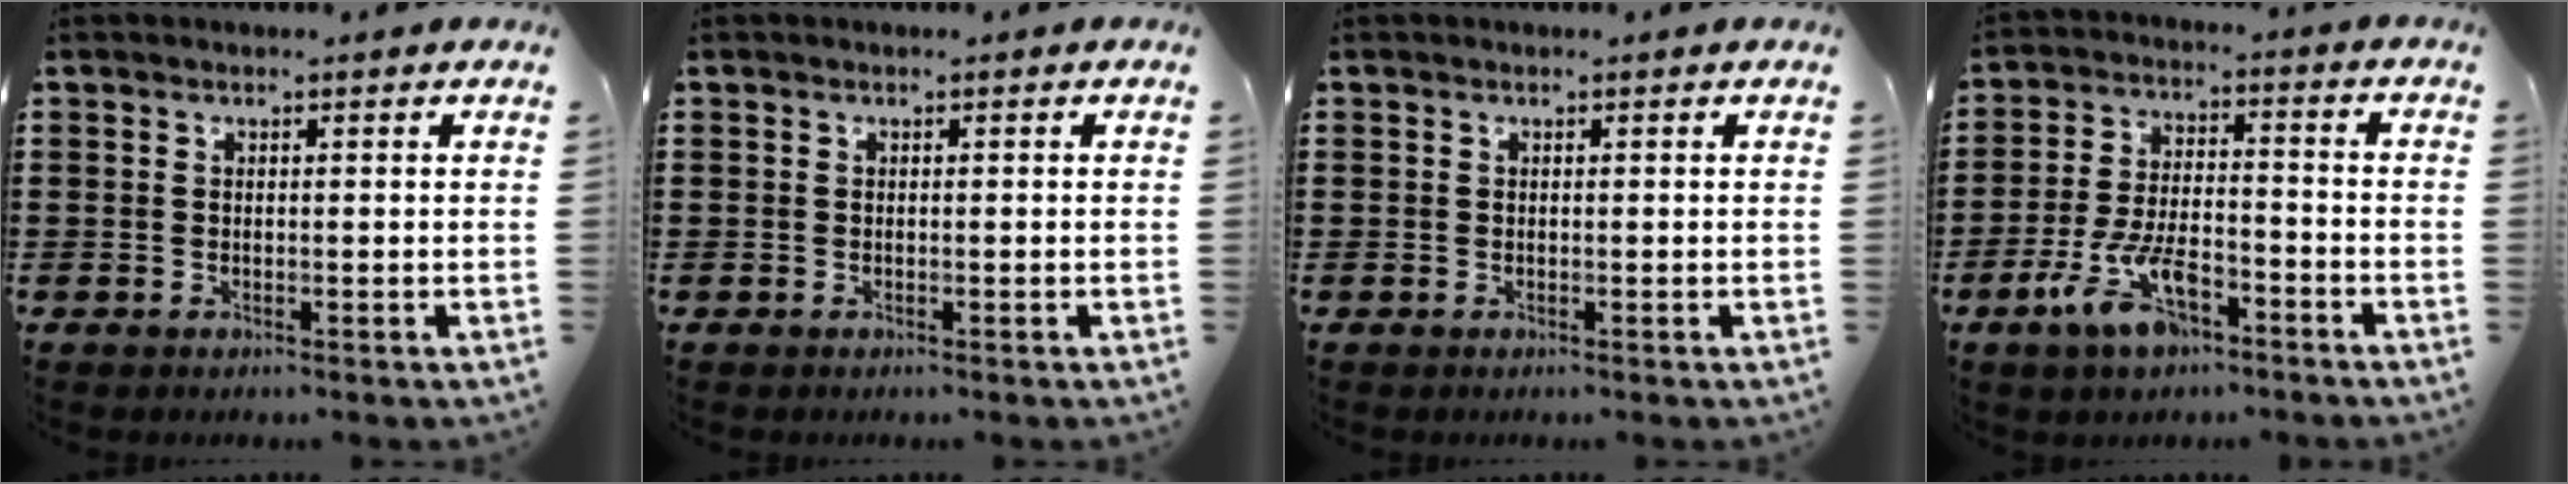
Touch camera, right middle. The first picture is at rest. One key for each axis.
{"total": 0.0}
{"total": 0.0}
{"total": 9.7, "fx": -5.2, "fy": 3.9, "fz": 7.1, "tx": -0.159, "ty": 0.000, "tz": -0.097}